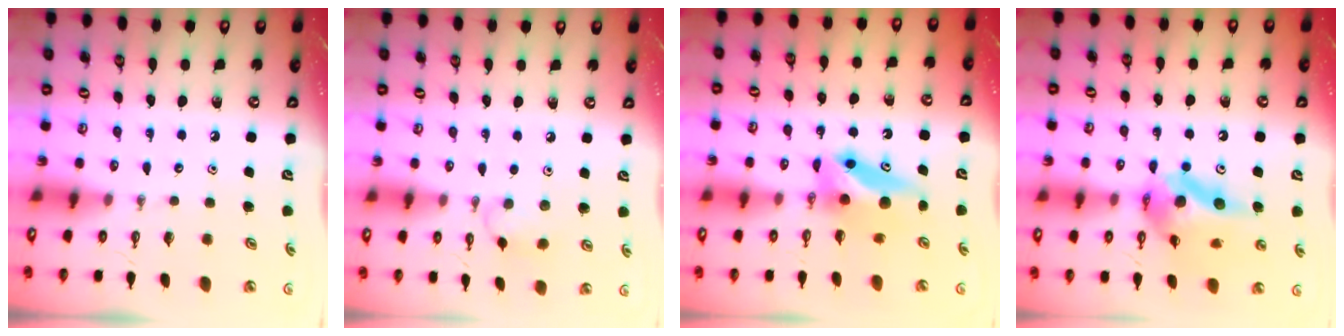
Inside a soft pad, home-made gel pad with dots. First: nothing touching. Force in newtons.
{"total": 6.8, "press": 6.8, "slide": 0.7}
{"total": 7.0, "press": 6.9, "slide": 1.6}
{"total": 13.3, "press": 13.2, "slide": 1.5}